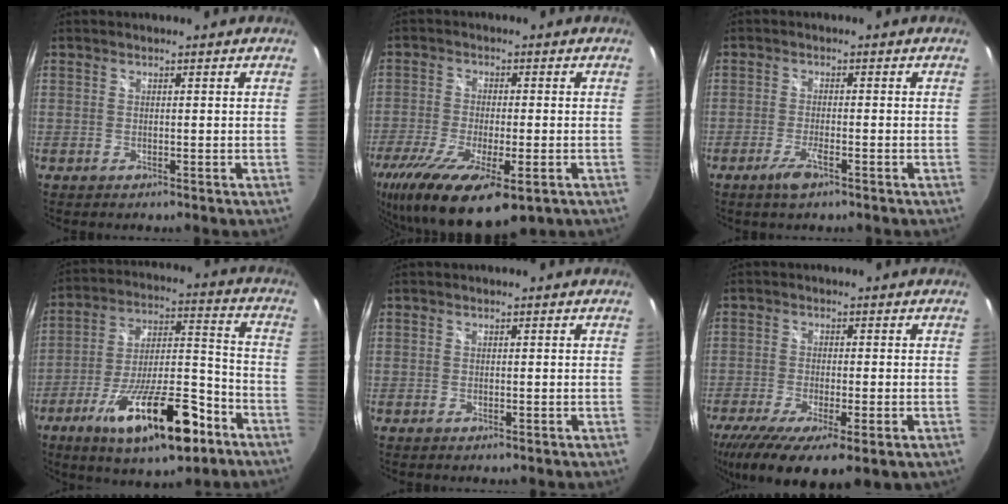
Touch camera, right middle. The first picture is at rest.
{"total": 17.8, "force": [-10.2, 5.6, 13.5], "torque": [-0.275, -0.072, -0.165]}
{"total": 3.4, "force": [-2.3, 0.6, 2.5], "torque": [-0.060, -0.007, -0.044]}
{"total": 21.2, "force": [-11.8, 6.5, 16.3], "torque": [-0.278, -0.013, -0.188]}
{"total": 0.0}
{"total": 14.3, "force": [-7.9, 4.0, 11.1], "torque": [-0.218, -0.058, -0.122]}